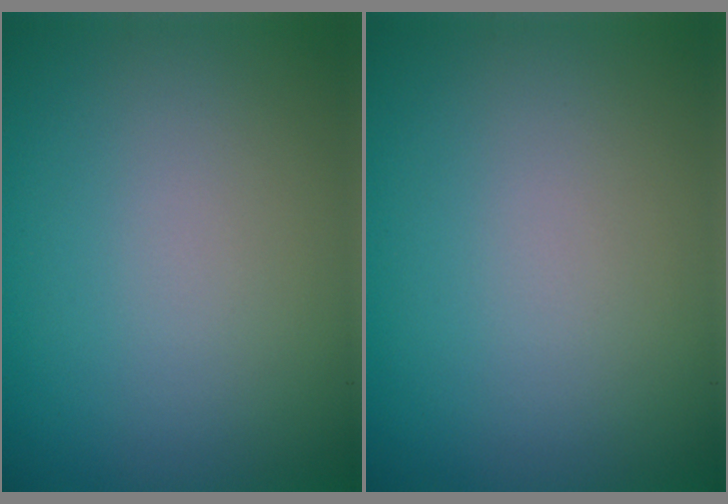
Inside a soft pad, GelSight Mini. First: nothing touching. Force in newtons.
{"total": 0.0}